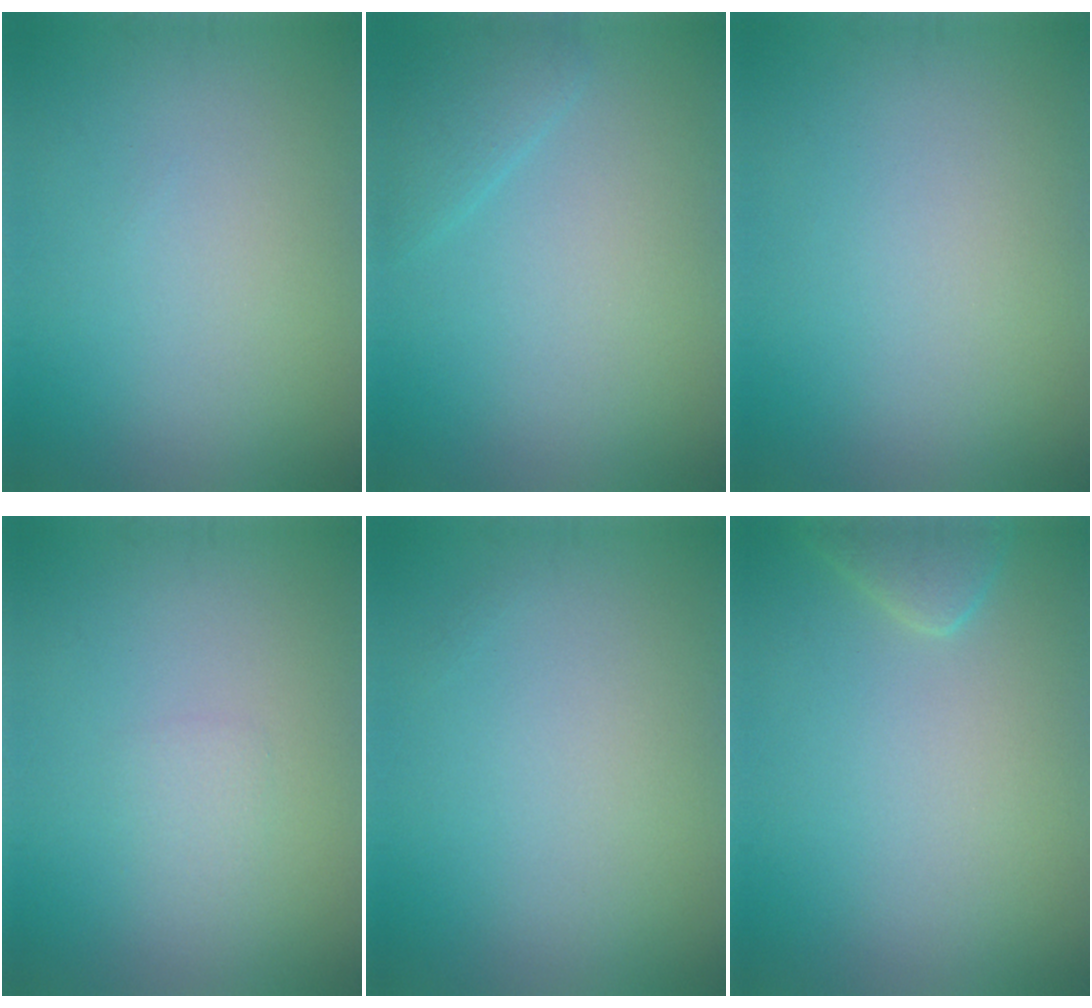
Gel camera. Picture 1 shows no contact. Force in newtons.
{"total": 1.7, "press": 1.7, "slide": 0.1}
{"total": 0.0}
{"total": 0.9, "press": 0.9, "slide": 0.1}
{"total": 0.0}
{"total": 2.0, "press": 2.0, "slide": 0.2}